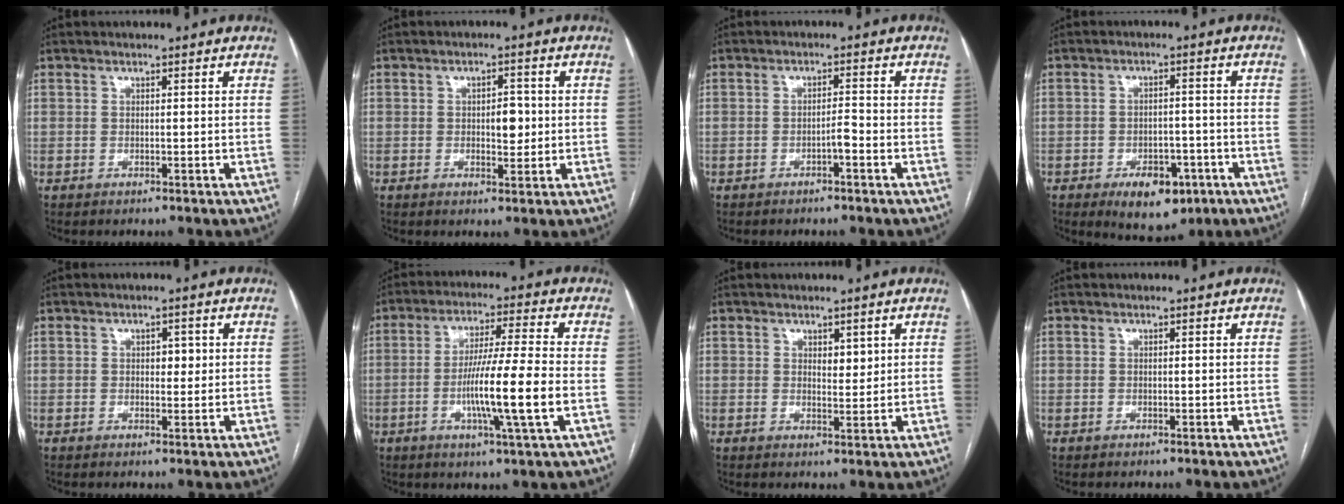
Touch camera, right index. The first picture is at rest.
{"total": 3.7, "force": [0.1, 1.8, 3.2], "torque": [-0.043, 0.003, 0.005]}
{"total": 1.8, "force": [-1.0, 0.3, 1.5], "torque": [-0.023, 0.002, -0.018]}
{"total": 8.2, "force": [-4.4, 4.4, 5.4], "torque": [-0.075, 0.001, -0.056]}
{"total": 1.9, "force": [0.6, 1.2, 1.4], "torque": [-0.015, -0.001, 0.008]}
{"total": 11.8, "force": [-2.7, -0.8, 11.4], "torque": [-0.209, -0.010, -0.053]}
{"total": 2.2, "force": [1.1, 1.1, 1.5], "torque": [-0.021, -0.005, 0.021]}
{"total": 0.0}